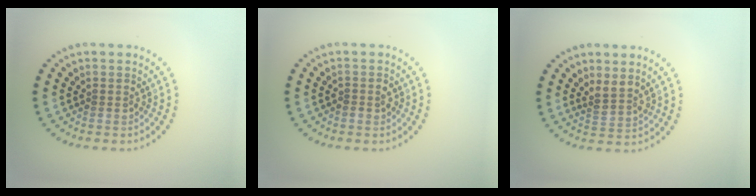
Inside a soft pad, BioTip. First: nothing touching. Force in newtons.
{"total": 1.0, "press": 0.9, "slide": 0.4}
{"total": 2.0, "press": 1.4, "slide": 1.3}